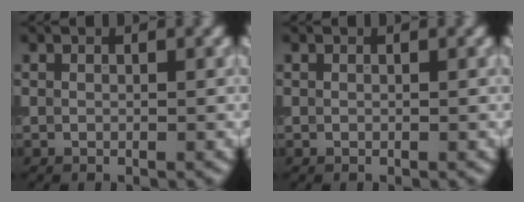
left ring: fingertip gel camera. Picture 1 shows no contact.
{"total": 0.0}